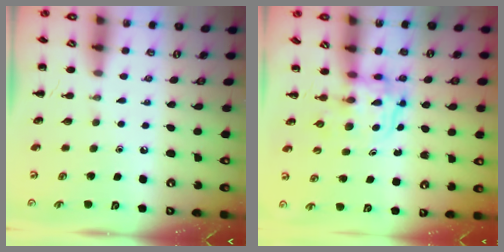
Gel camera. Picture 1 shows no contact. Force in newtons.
{"total": 3.4, "press": 3.4, "slide": 0.2}